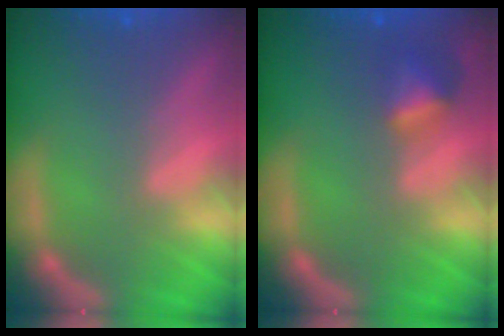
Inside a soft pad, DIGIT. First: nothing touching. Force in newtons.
{"total": 2.4}